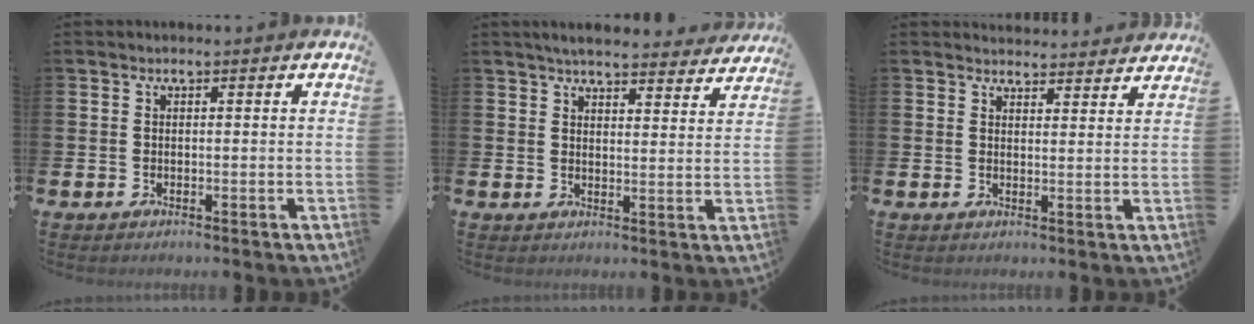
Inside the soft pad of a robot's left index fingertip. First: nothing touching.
{"total": 4.9, "force": [4.7, 0.7, 1.2], "torque": [-0.022, -0.027, 0.080]}
{"total": 3.6, "force": [3.5, 0.5, -0.1], "torque": [0.007, -0.025, 0.062]}